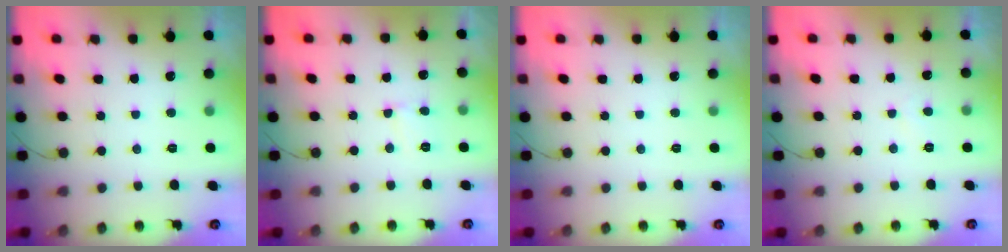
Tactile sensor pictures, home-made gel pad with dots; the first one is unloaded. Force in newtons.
{"total": 3.0, "press": 3.0, "slide": 0.3}
{"total": 0.0}
{"total": 1.8, "press": 1.8, "slide": 0.3}